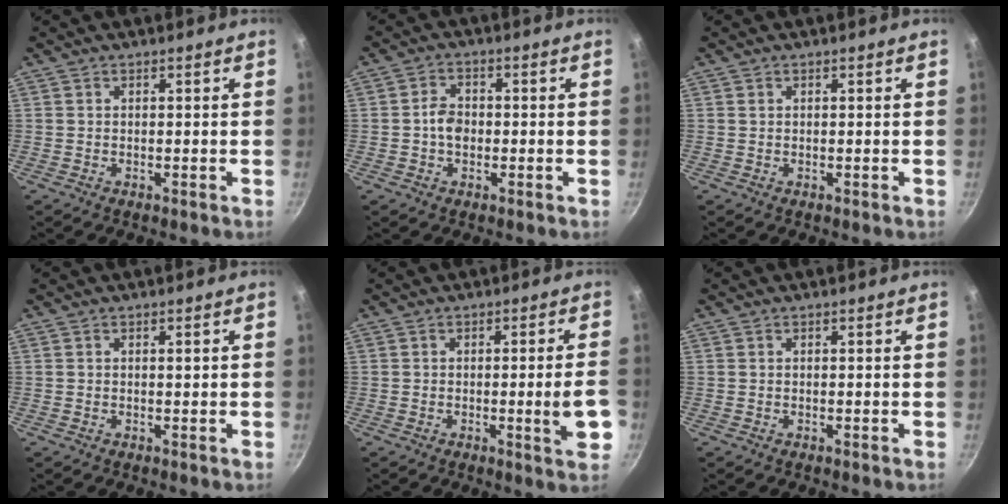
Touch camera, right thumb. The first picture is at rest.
{"total": 4.1, "force": [-0.6, 3.1, 2.6], "torque": [-0.031, 0.013, -0.013]}
{"total": 0.0}
{"total": 0.7, "force": [0.1, 0.2, 0.6], "torque": [-0.007, 0.002, 0.002]}
{"total": 6.8, "force": [-1.4, 0.6, 6.6], "torque": [-0.086, 0.002, -0.017]}
{"total": 0.0}